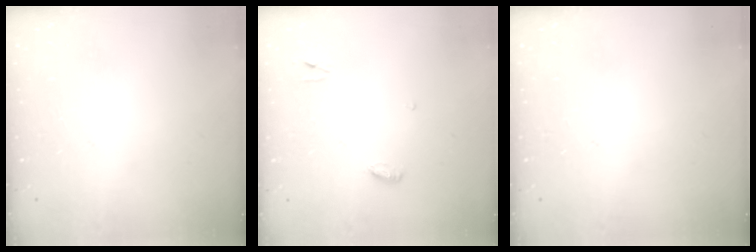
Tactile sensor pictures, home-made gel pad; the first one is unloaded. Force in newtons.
{"total": 3.5, "press": 3.4, "slide": 0.4}
{"total": 0.0}